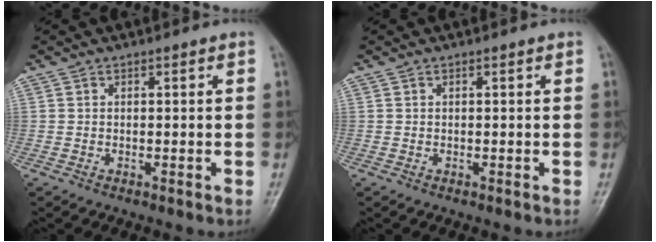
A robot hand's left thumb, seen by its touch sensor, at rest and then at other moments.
{"total": 0.0}